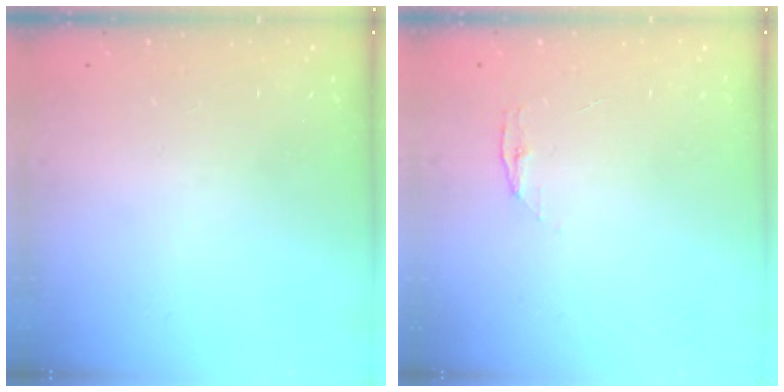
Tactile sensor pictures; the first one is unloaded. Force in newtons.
{"total": 3.8, "press": 3.8, "slide": 0.5}